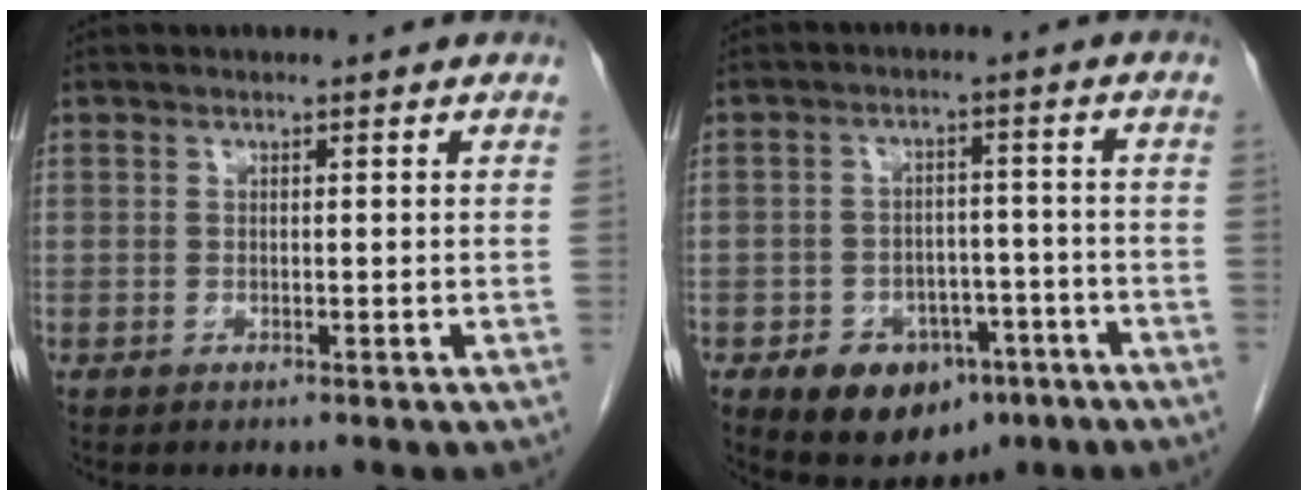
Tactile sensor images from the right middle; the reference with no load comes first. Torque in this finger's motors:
{"motor_torque": [0.82, -0.62, 0.13, 0.07]}